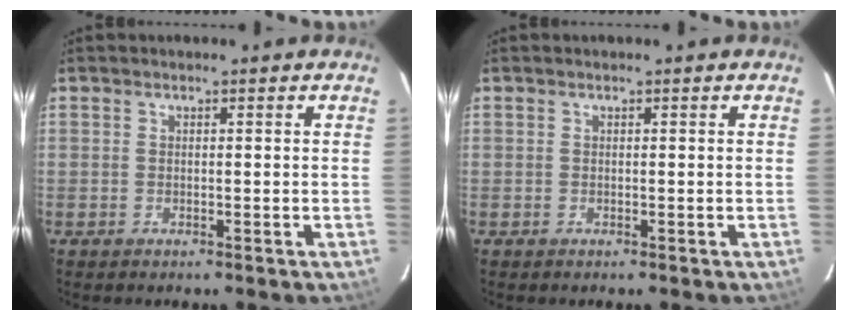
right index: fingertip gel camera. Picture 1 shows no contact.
{"total": 0.0}